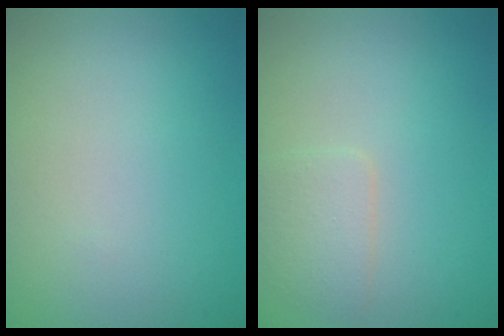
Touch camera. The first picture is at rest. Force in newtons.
{"total": 2.0, "press": 2.0, "slide": 0.1}